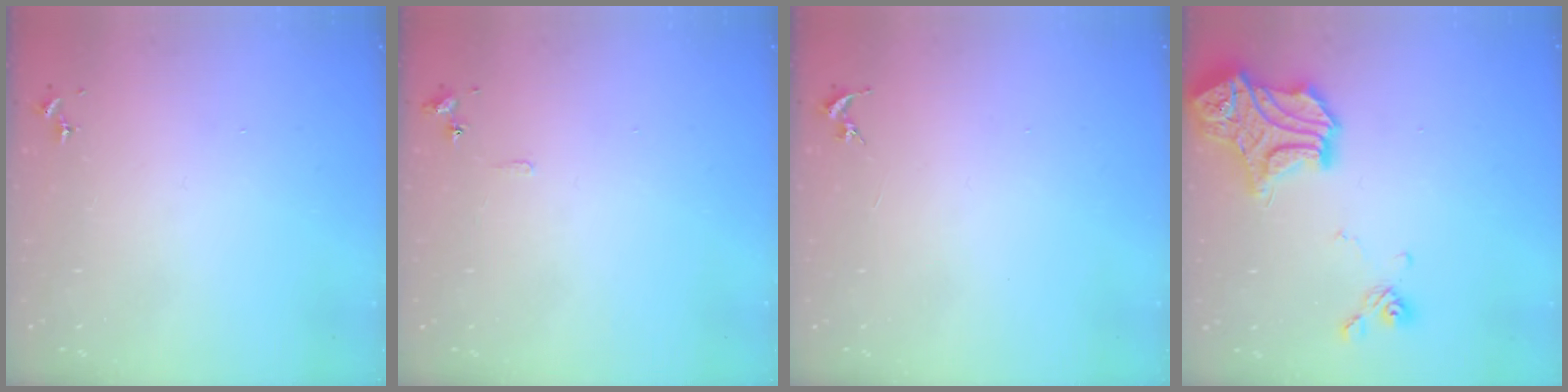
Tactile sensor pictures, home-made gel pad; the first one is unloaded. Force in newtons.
{"total": 4.5, "press": 4.4, "slide": 0.6}
{"total": 0.0}
{"total": 17.9, "press": 17.9, "slide": 0.7}